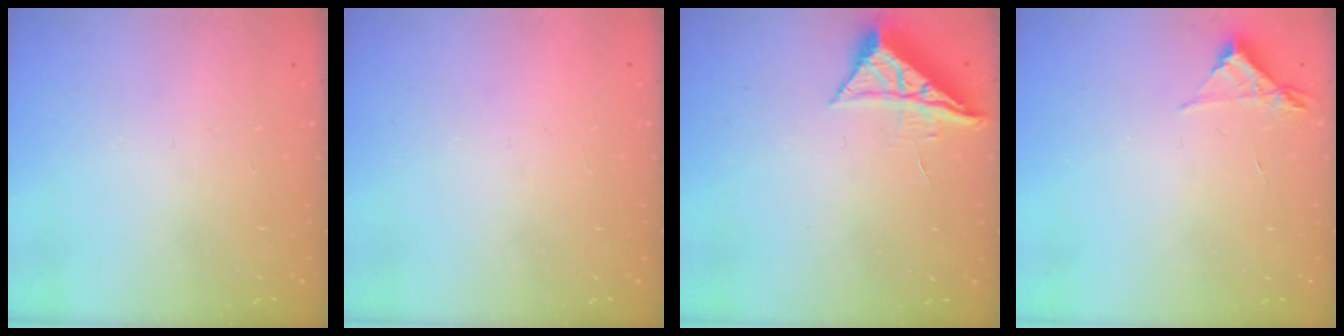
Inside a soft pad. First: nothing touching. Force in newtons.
{"total": 1.5, "press": 1.5, "slide": 0.1}
{"total": 7.1, "press": 7.1, "slide": 0.2}
{"total": 3.5, "press": 3.5, "slide": 0.4}